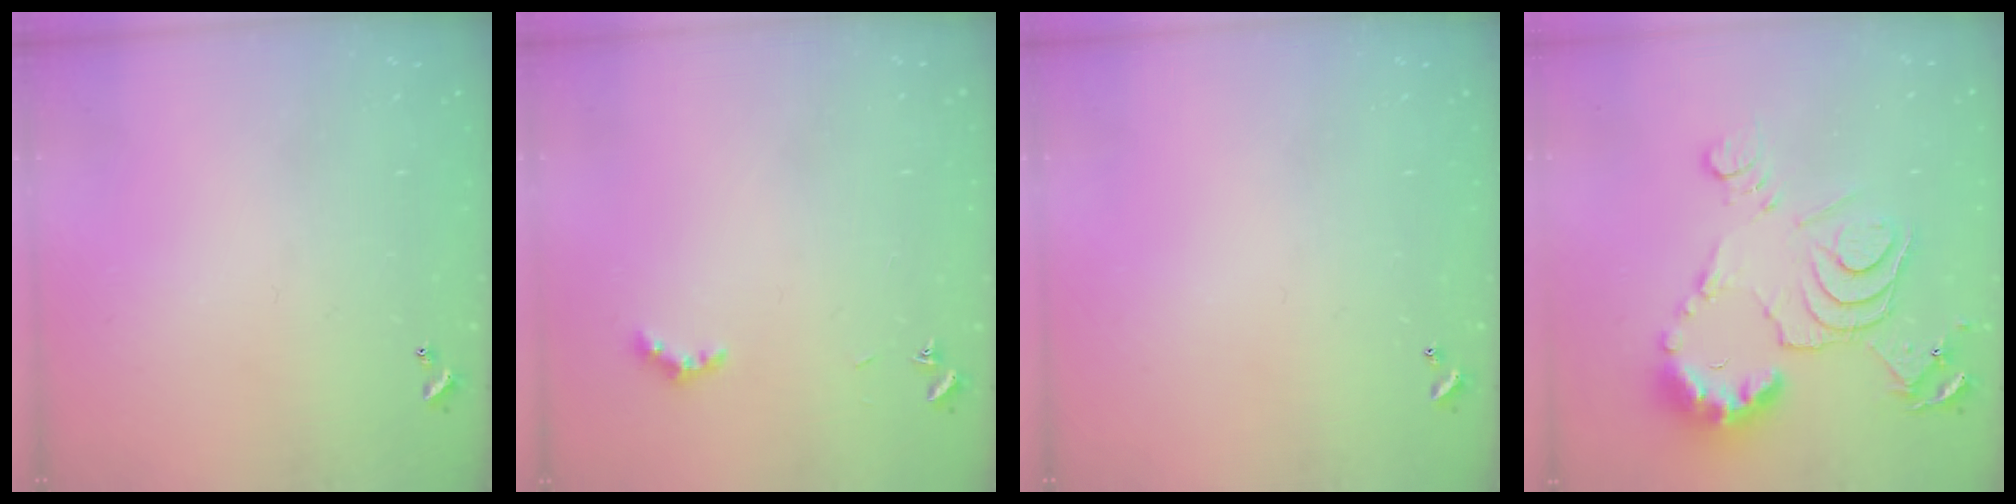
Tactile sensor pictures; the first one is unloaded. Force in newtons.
{"total": 3.5, "press": 3.4, "slide": 1.0}
{"total": 0.0}
{"total": 15.2, "press": 15.1, "slide": 1.6}